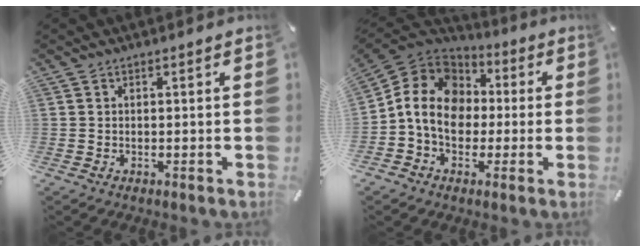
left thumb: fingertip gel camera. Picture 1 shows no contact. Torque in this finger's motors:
{"motor_torque": [1.75, 3.25, 0.39, 0.00, 0.24]}